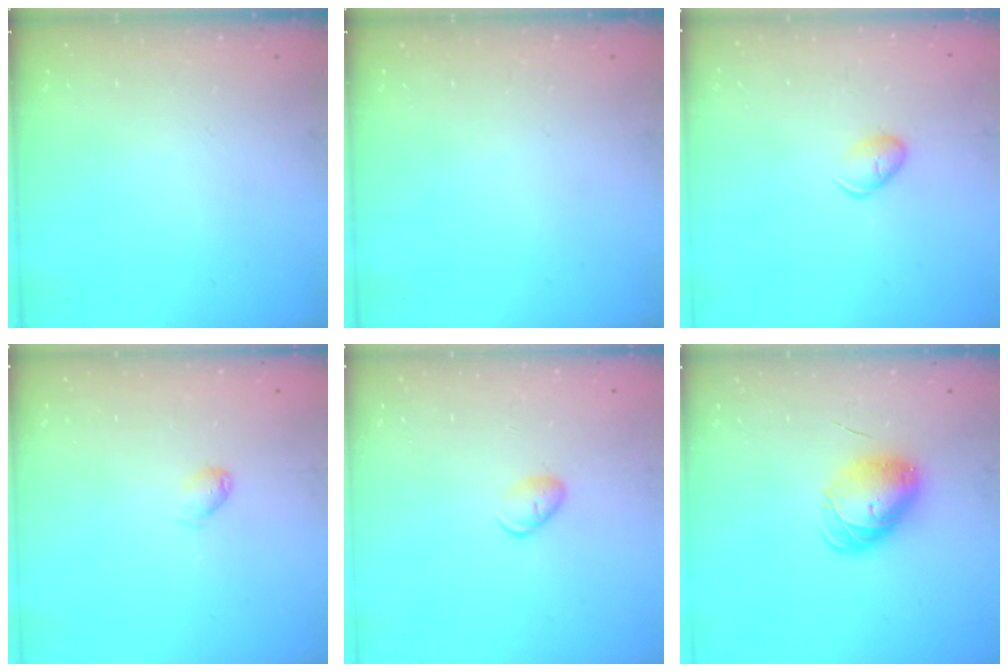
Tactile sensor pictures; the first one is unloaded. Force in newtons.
{"total": 0.0}
{"total": 5.4, "press": 5.3, "slide": 1.0}
{"total": 3.0, "press": 3.0, "slide": 0.4}
{"total": 5.2, "press": 5.2, "slide": 0.6}
{"total": 7.4, "press": 7.4, "slide": 0.9}